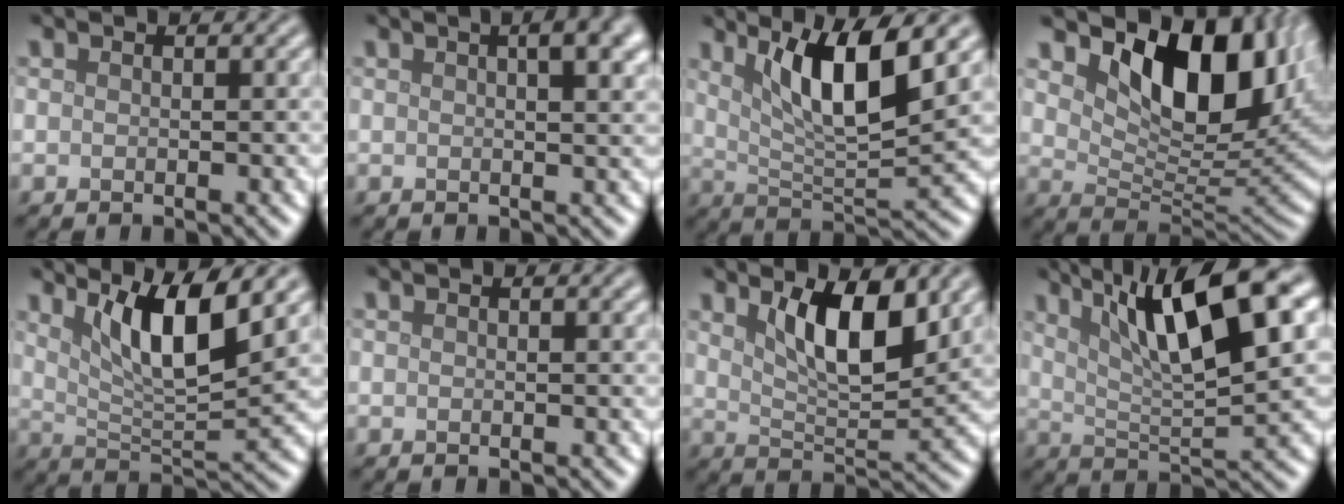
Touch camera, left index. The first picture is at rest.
{"total": 5.6, "force": [2.2, 2.3, 4.6], "torque": [-0.026, 0.029, 0.006]}
{"total": 7.5, "force": [3.4, 1.8, 6.5], "torque": [-0.107, -0.008, 0.061]}
{"total": 10.5, "force": [4.7, 5.6, 7.6], "torque": [-0.108, -0.015, 0.081]}
{"total": 7.1, "force": [3.5, 1.6, 6.0], "torque": [-0.099, -0.007, 0.063]}
{"total": 0.6, "force": [0.4, 0.1, 0.5], "torque": [-0.004, 0.004, 0.006]}
{"total": 6.6, "force": [3.0, 2.3, 5.4], "torque": [-0.096, -0.005, 0.053]}
{"total": 11.0, "force": [5.3, 2.6, 9.3], "torque": [-0.145, 0.013, 0.090]}